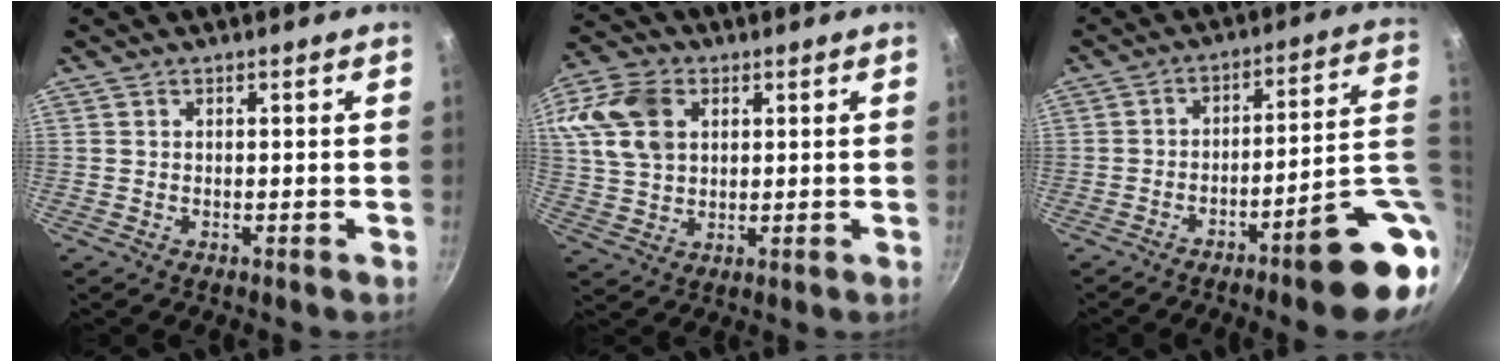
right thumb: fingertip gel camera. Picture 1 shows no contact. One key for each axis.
{"total": 13.7, "fx": 4.1, "fy": 10.0, "fz": 8.4, "tx": -0.153, "ty": 0.006, "tz": 0.074}
{"total": 15.6, "fx": -4.8, "fy": 2.9, "fz": 14.6, "tx": -0.170, "ty": 0.030, "tz": -0.063}